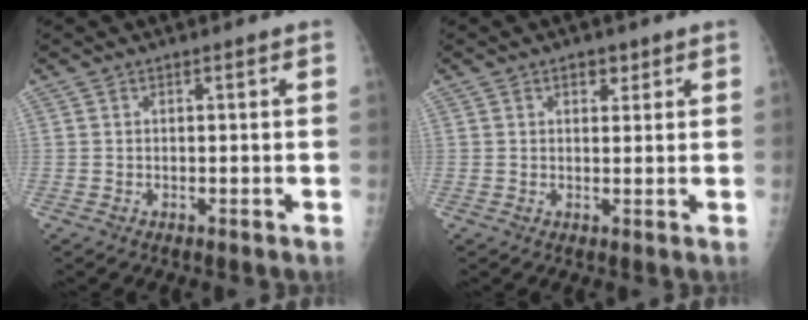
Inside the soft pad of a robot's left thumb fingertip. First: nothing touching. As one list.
[{"total": 2.3, "force": [1.3, 1.5, 1.1], "torque": [0.002, -0.005, 0.018]}]